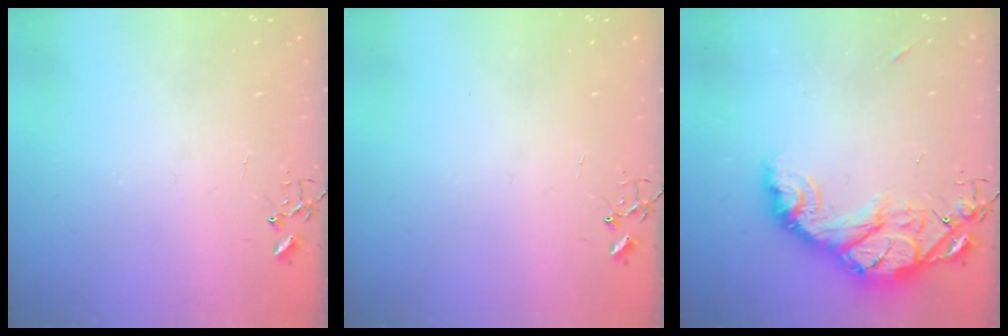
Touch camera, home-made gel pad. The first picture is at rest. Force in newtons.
{"total": 0.0}
{"total": 15.7, "press": 15.7, "slide": 1.4}